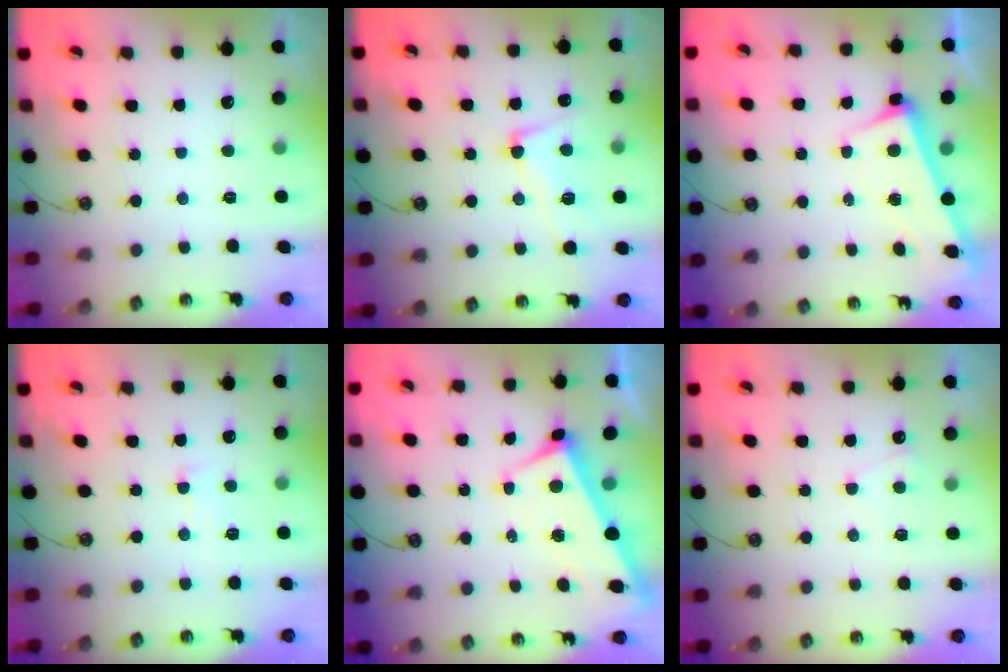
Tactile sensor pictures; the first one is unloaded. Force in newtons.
{"total": 4.0, "press": 3.9, "slide": 1.0}
{"total": 2.7, "press": 2.6, "slide": 0.7}
{"total": 1.9, "press": 1.6, "slide": 0.9}
{"total": 2.9, "press": 2.8, "slide": 0.9}
{"total": 2.5, "press": 2.4, "slide": 0.4}